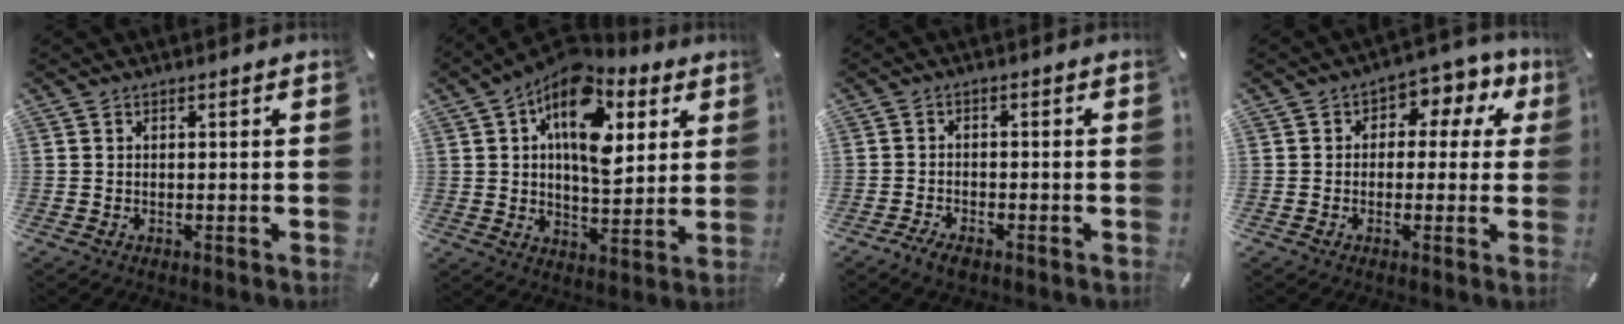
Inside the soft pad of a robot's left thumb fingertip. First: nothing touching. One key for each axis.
{"total": 17.4, "fx": 7.5, "fy": 9.9, "fz": 12.2, "tx": -0.184, "ty": -0.032, "tz": 0.129}
{"total": 2.8, "fx": -2.3, "fy": 1.0, "fz": 1.3, "tx": -0.028, "ty": 0.009, "tz": -0.045}
{"total": 6.1, "fx": 0.9, "fy": 4.6, "fz": 3.9, "tx": -0.050, "ty": 0.002, "tz": 0.007}